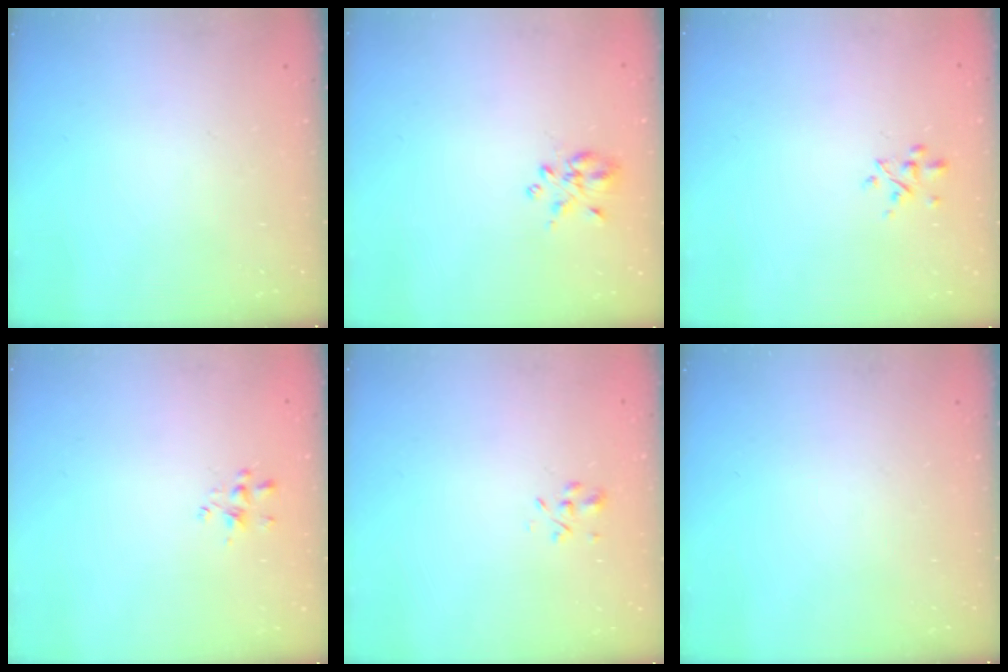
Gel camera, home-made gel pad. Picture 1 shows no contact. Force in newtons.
{"total": 3.5, "press": 3.3, "slide": 1.2}
{"total": 2.8, "press": 2.7, "slide": 0.9}
{"total": 1.5, "press": 1.4, "slide": 0.7}
{"total": 2.6, "press": 2.4, "slide": 1.0}
{"total": 0.0}